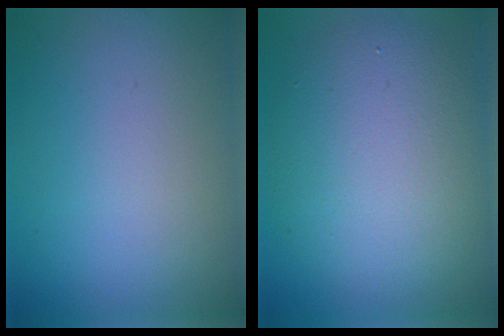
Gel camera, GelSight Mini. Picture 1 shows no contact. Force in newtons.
{"total": 8.5, "press": 8.5, "slide": 0.5}